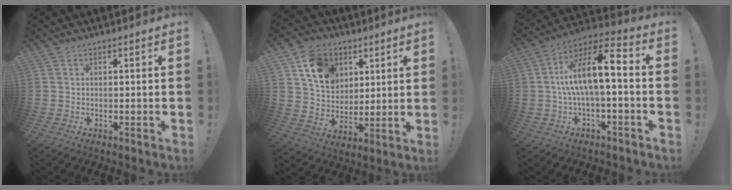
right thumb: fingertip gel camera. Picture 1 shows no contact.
{"total": 13.9, "force": [6.4, 10.9, 5.8], "torque": [-0.098, -0.018, 0.129]}
{"total": 15.0, "force": [0.6, 4.7, 14.2], "torque": [-0.249, 0.008, 0.007]}